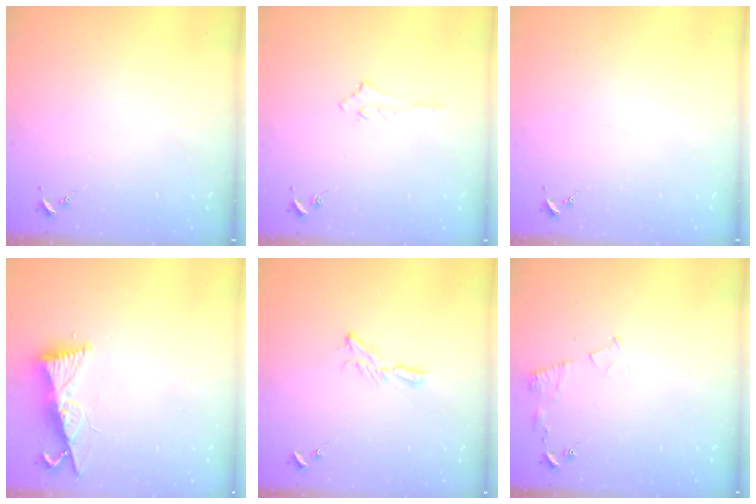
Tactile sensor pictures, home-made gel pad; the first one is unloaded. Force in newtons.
{"total": 2.9, "press": 2.9, "slide": 0.4}
{"total": 0.0}
{"total": 9.0, "press": 9.0, "slide": 1.1}
{"total": 6.3, "press": 6.3, "slide": 0.3}
{"total": 6.1, "press": 6.1, "slide": 0.7}